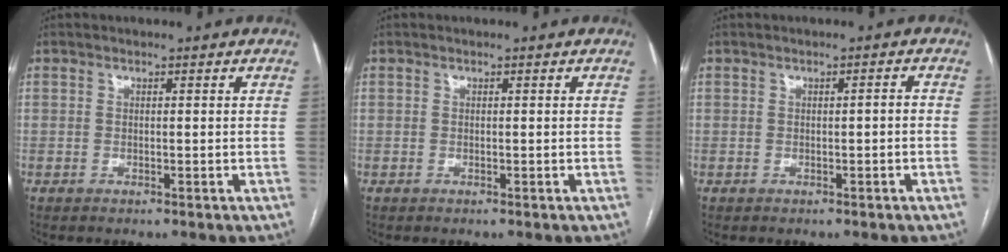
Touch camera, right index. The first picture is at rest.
{"total": 0.0}
{"total": 0.9, "force": [-0.2, 0.2, 0.8], "torque": [-0.011, 0.002, -0.002]}